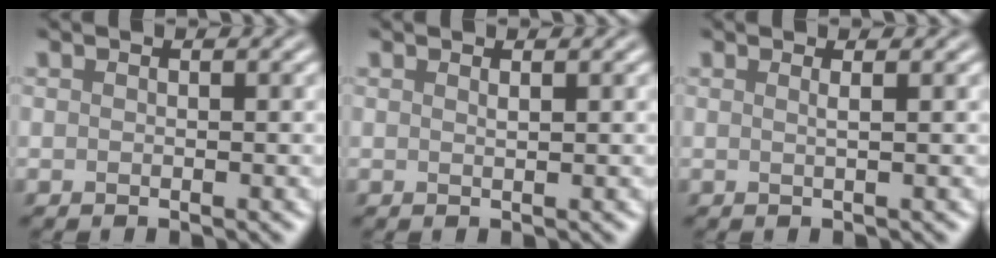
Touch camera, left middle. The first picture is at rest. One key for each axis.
{"total": 0.5, "fx": 0.4, "fy": 0.1, "fz": 0.4, "tx": -0.001, "ty": -0.001, "tz": 0.006}
{"total": 1.2, "fx": 0.4, "fy": 0.5, "fz": 1.0, "tx": -0.010, "ty": -0.001, "tz": -0.005}